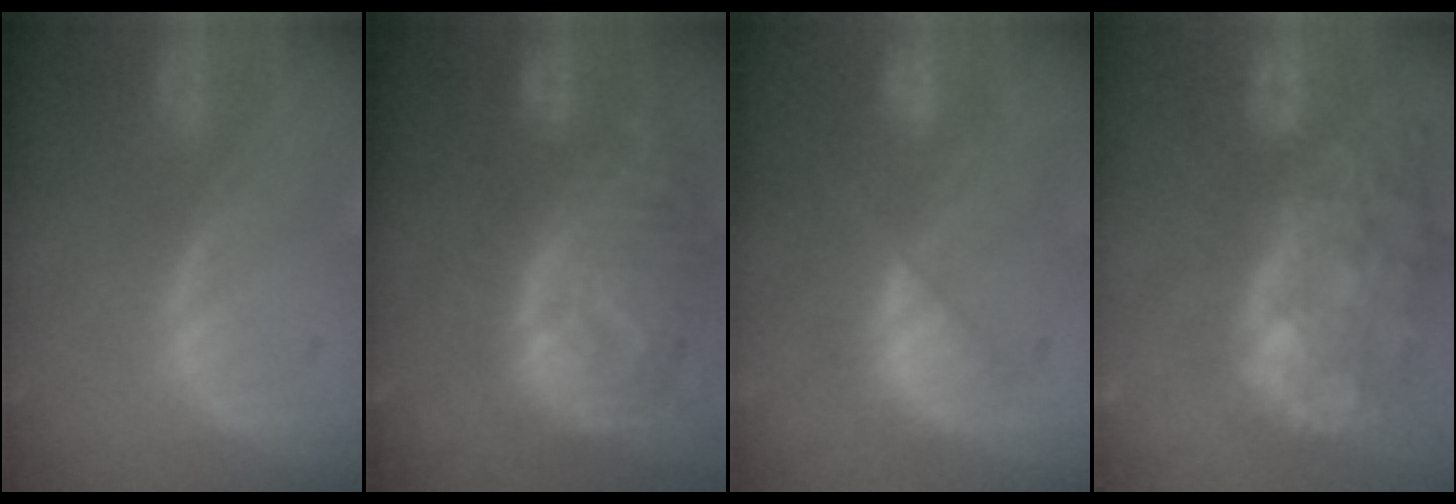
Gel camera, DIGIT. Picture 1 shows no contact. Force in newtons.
{"total": 12.3, "press": 10.6, "slide": 6.1}
{"total": 7.5, "press": 6.7, "slide": 3.4}
{"total": 12.9, "press": 11.6, "slide": 5.8}